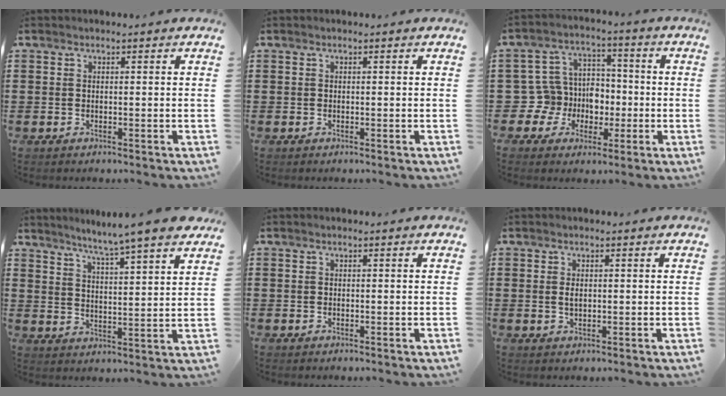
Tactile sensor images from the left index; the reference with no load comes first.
{"total": 0.0}
{"total": 8.8, "force": [-0.6, 8.4, 2.7], "torque": [-0.102, 0.000, -0.007]}
{"total": 5.6, "force": [5.1, -1.1, 2.2], "torque": [-0.066, -0.035, 0.082]}
{"total": 0.0}
{"total": 1.5, "force": [0.3, 0.7, 1.3], "torque": [-0.029, 0.003, 0.004]}